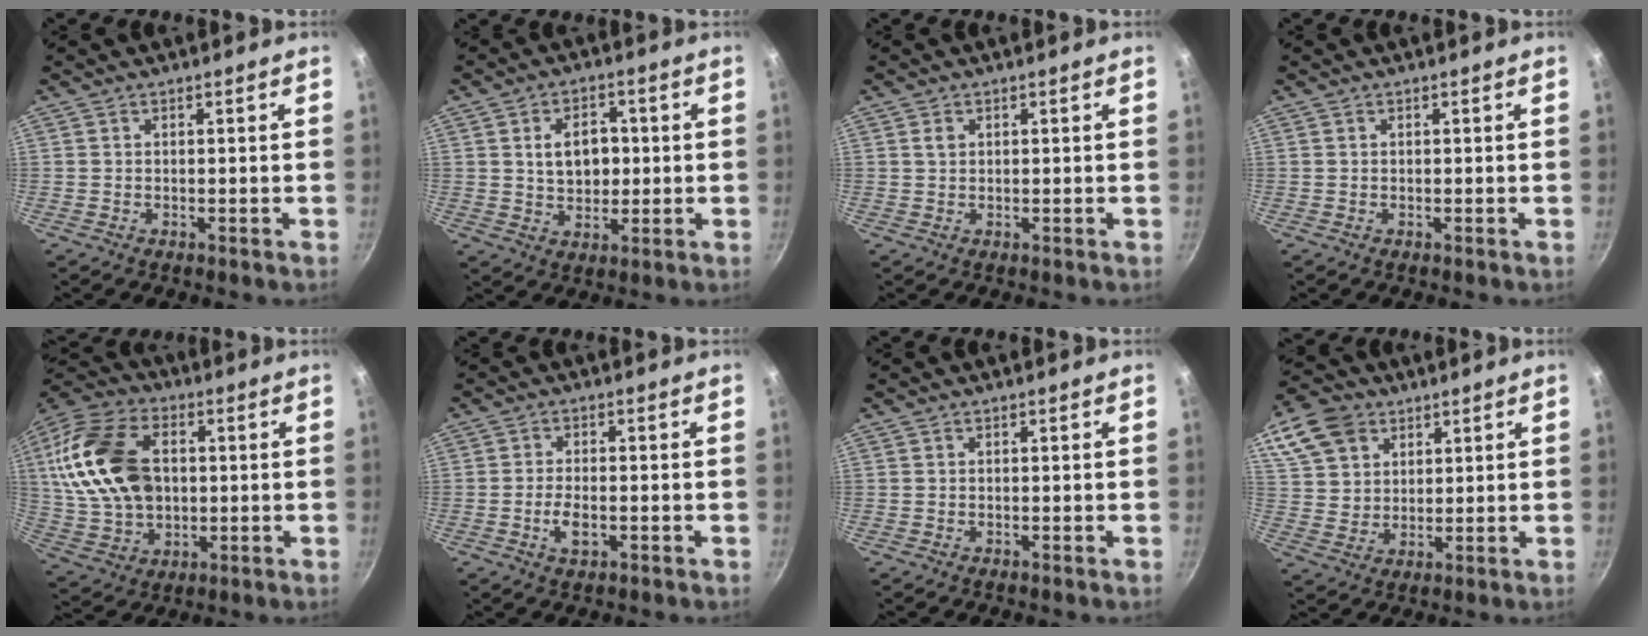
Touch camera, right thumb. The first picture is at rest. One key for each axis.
{"total": 8.1, "fx": 0.9, "fy": 5.8, "fz": 5.6, "tx": -0.066, "ty": 0.004, "tz": 0.017}
{"total": 1.3, "fx": 0.5, "fy": 1.0, "fz": 0.7, "tx": -0.011, "ty": 0.000, "tz": 0.007}
{"total": 0.0}
{"total": 21.3, "fx": 2.9, "fy": 14.8, "fz": 15.1, "tx": -0.278, "ty": 0.017, "tz": 0.058}
{"total": 4.2, "fx": -1.2, "fy": 2.0, "fz": 3.4, "tx": -0.065, "ty": 0.007, "tz": -0.025}
{"total": 0.0}
{"total": 15.7, "fx": 7.9, "fy": 11.7, "fz": 6.7, "tx": -0.141, "ty": 0.008, "tz": 0.153}